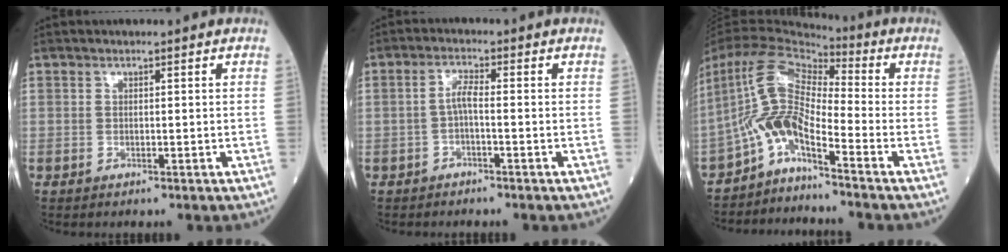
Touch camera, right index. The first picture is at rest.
{"total": 2.6, "force": [-0.8, 0.3, 2.5], "torque": [-0.053, 0.004, -0.015]}
{"total": 9.1, "force": [-4.6, 2.1, 7.6], "torque": [-0.165, 0.023, -0.086]}